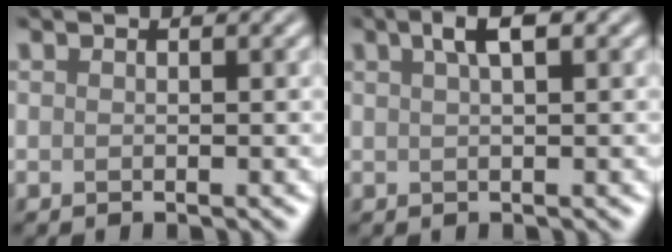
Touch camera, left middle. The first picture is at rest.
{"total": 2.4, "force": [1.2, 0.5, 2.0], "torque": [-0.029, 0.007, 0.019]}